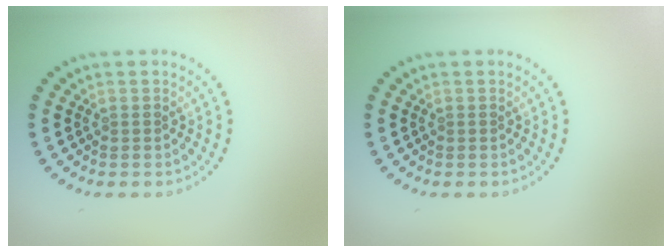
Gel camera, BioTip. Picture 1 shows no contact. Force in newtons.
{"total": 0.0}